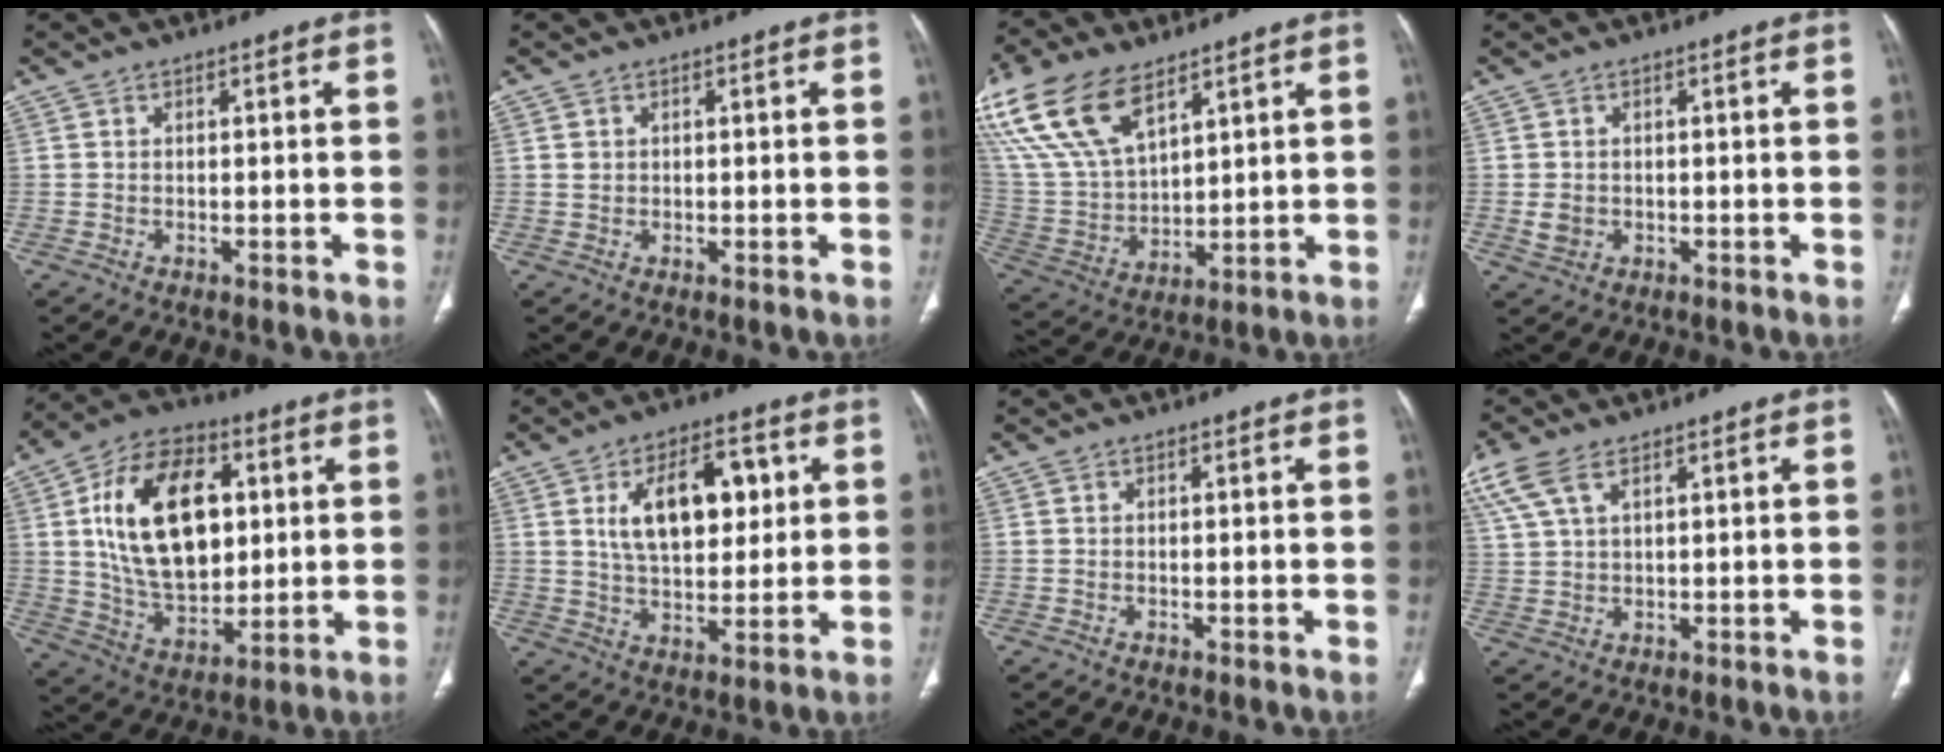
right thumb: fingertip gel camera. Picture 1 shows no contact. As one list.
[{"total": 1.1, "force": [0.3, 1.0, 0.4], "torque": [0.000, 0.001, 0.006]}, {"total": 20.0, "force": [11.7, 10.2, 12.7], "torque": [-0.265, -0.026, 0.236]}, {"total": 2.4, "force": [-0.3, 2.0, 1.3], "torque": [-0.018, 0.001, -0.001]}, {"total": 22.6, "force": [4.6, 13.8, 17.3], "torque": [-0.258, -0.008, 0.082]}, {"total": 14.1, "force": [3.9, 7.6, 11.2], "torque": [-0.151, -0.003, 0.068]}, {"total": 0.0}, {"total": 9.3, "force": [5.3, 4.5, 6.2], "torque": [-0.158, 0.007, 0.111]}]